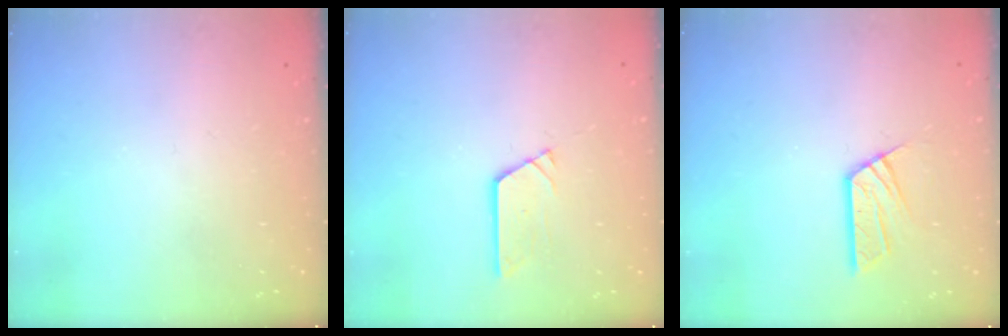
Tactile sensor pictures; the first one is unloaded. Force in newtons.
{"total": 2.7, "press": 2.7, "slide": 0.0}
{"total": 8.2, "press": 8.2, "slide": 0.6}